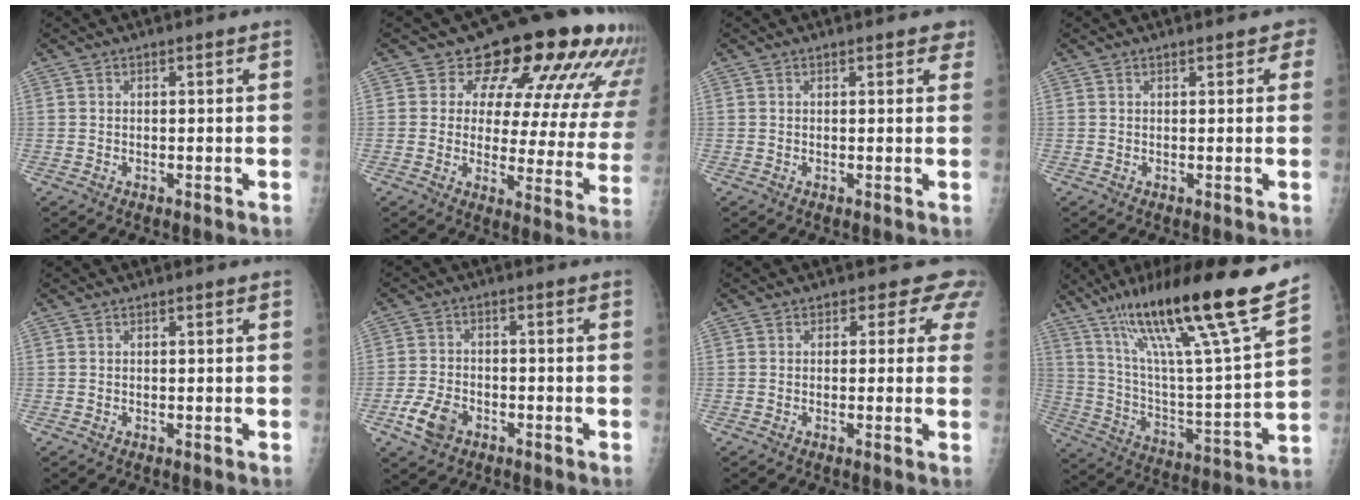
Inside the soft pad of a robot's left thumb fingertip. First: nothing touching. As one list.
[{"total": 19.4, "force": [13.0, 9.0, 11.2], "torque": [-0.088, -0.058, 0.146]}, {"total": 2.1, "force": [1.5, 1.0, 1.1], "torque": [0.008, -0.001, 0.011]}, {"total": 2.0, "force": [1.2, 1.1, 1.0], "torque": [0.006, 0.000, 0.010]}, {"total": 0.0}, {"total": 6.4, "force": [-3.2, 4.3, 3.5], "torque": [-0.066, 0.014, -0.057]}, {"total": 4.1, "force": [2.8, 2.9, 0.7], "torque": [0.027, -0.010, 0.005]}, {"total": 26.1, "force": [17.8, 1.8, 19.1], "torque": [-0.297, -0.059, 0.307]}]